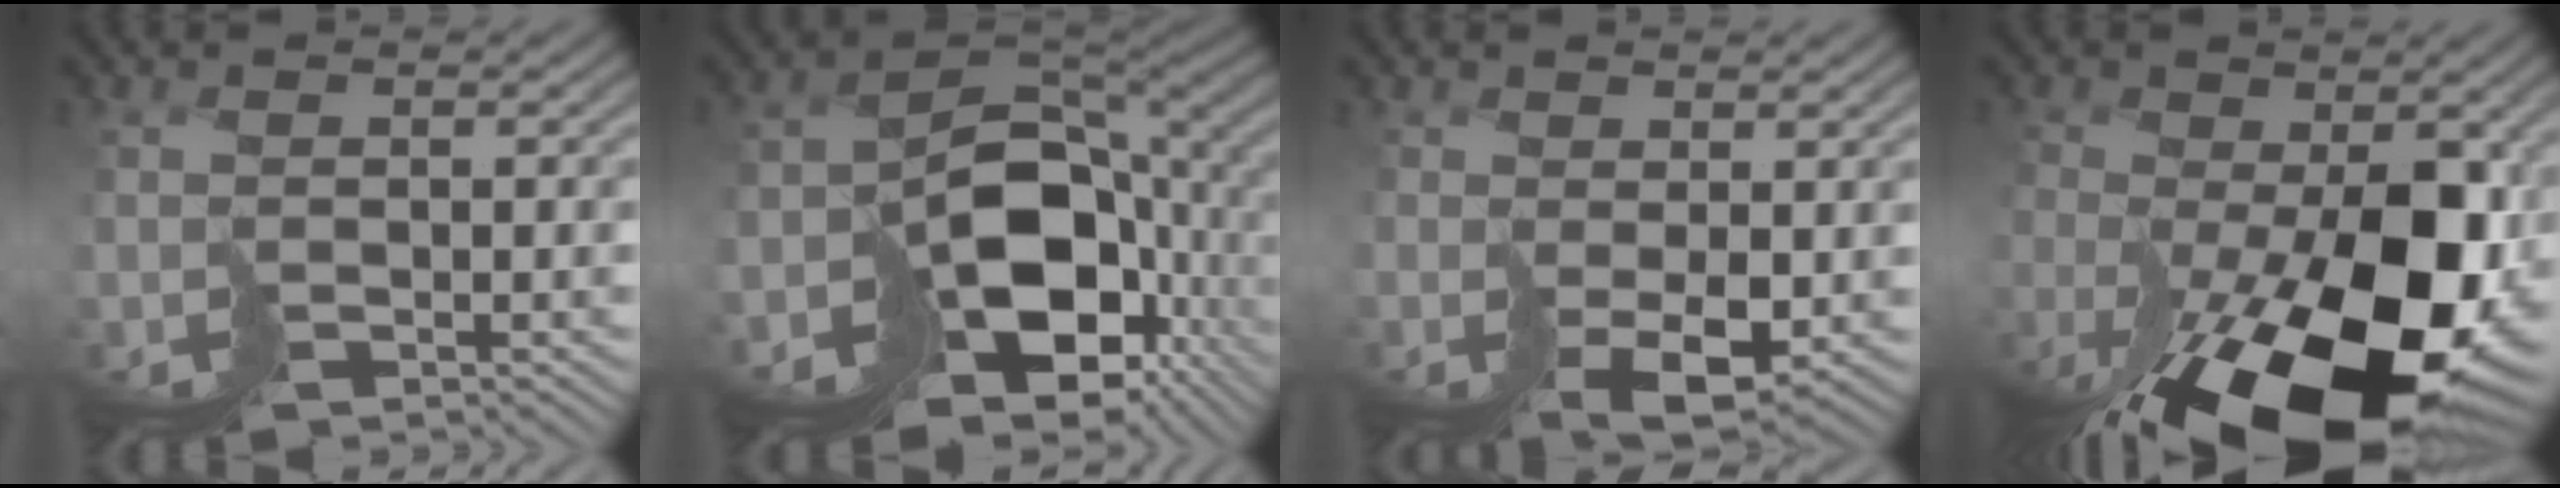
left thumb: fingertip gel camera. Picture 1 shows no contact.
{"total": 14.5, "force": [-5.4, 9.5, 9.6], "torque": [-0.164, -0.031, -0.071]}
{"total": 3.3, "force": [0.6, 1.8, 2.7], "torque": [-0.054, -0.013, 0.023]}
{"total": 18.1, "force": [-6.5, 8.6, 14.6], "torque": [-0.240, -0.043, -0.078]}